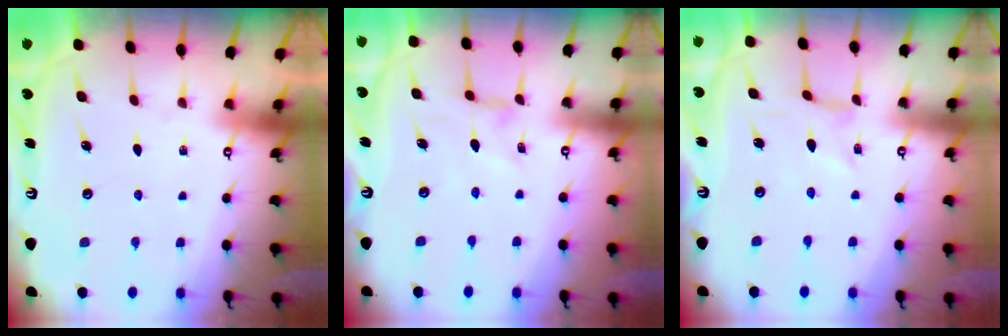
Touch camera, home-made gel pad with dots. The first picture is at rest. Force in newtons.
{"total": 1.4, "press": 1.3, "slide": 0.3}
{"total": 0.0}